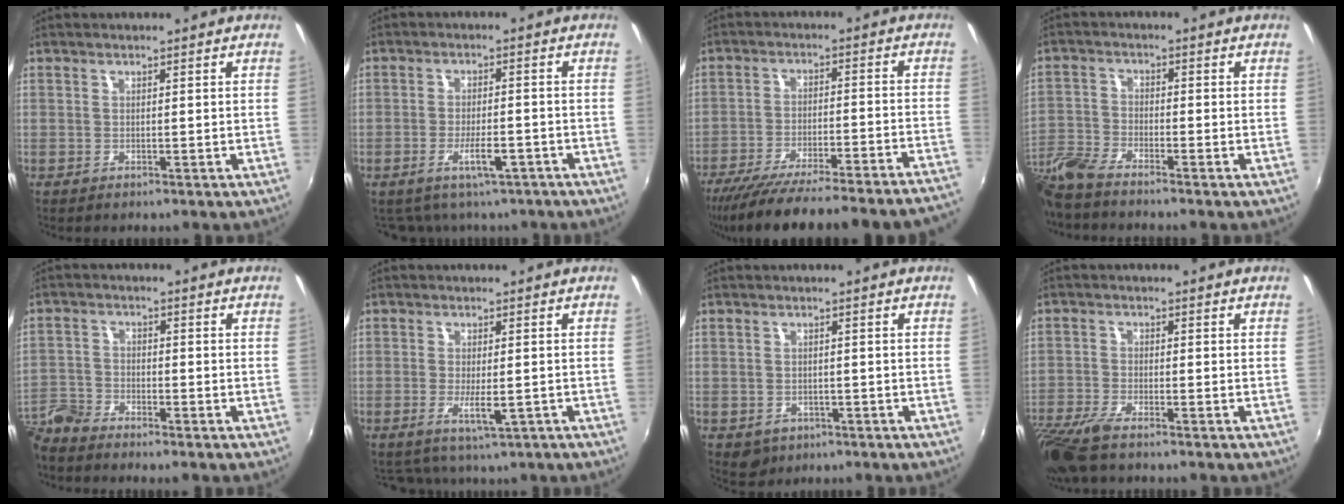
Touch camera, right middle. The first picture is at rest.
{"total": 6.2, "force": [-4.2, 2.5, 3.8], "torque": [-0.074, -0.009, -0.057]}
{"total": 23.8, "force": [-21.6, -0.8, 10.0], "torque": [-0.164, -0.054, -0.310]}
{"total": 8.1, "force": [-7.2, 0.9, 3.7], "torque": [-0.096, -0.011, -0.155]}
{"total": 5.8, "force": [-5.5, 1.1, 1.1], "torque": [-0.034, -0.004, -0.122]}
{"total": 3.9, "force": [-1.6, 1.5, 3.1], "torque": [-0.059, -0.011, -0.021]}
{"total": 3.6, "force": [-1.4, 3.0, 1.4], "torque": [-0.032, -0.007, -0.014]}
{"total": 8.7, "force": [-6.6, 1.7, 5.4], "torque": [-0.136, -0.040, -0.128]}